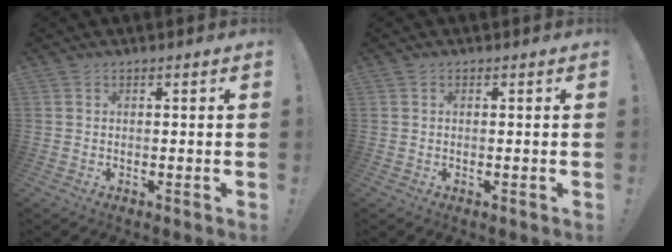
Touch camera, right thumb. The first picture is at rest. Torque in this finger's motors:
{"motor_torque": [0.11, 0.01, -0.15, -0.02, -0.01]}